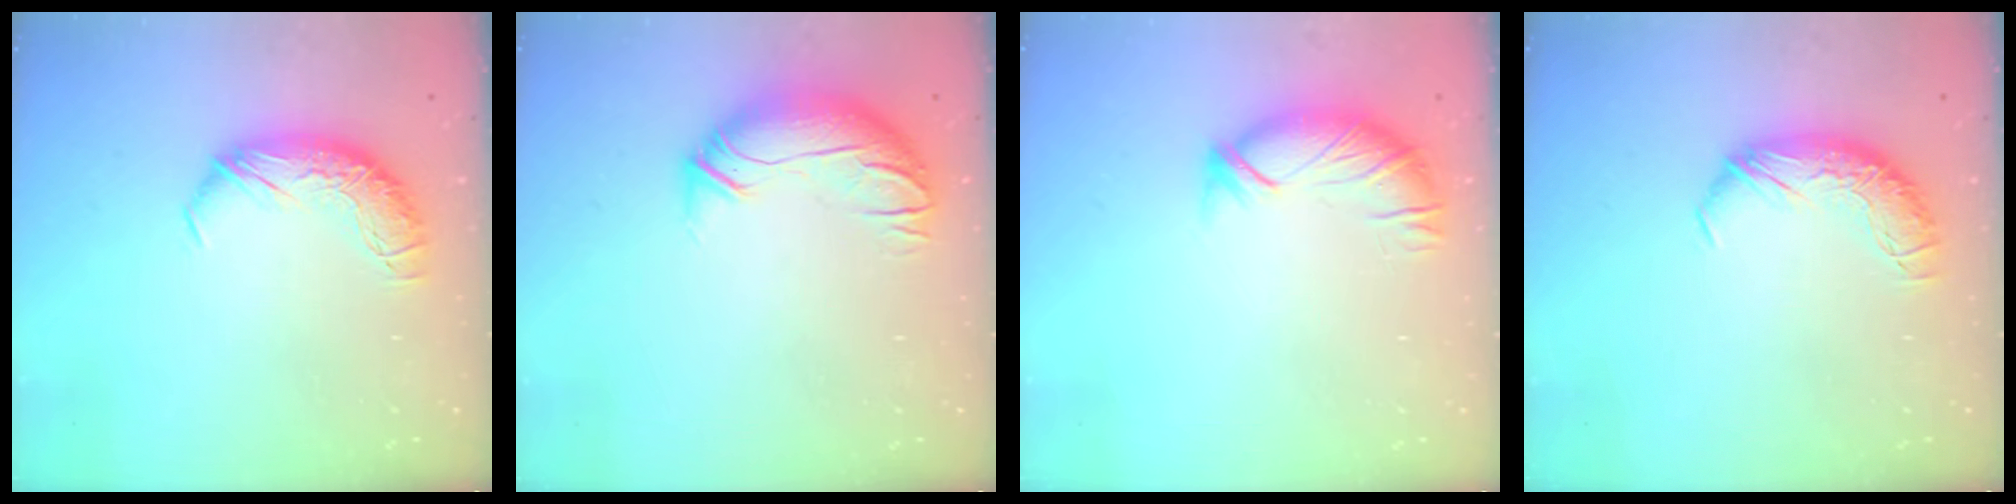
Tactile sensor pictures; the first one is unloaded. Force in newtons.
{"total": 3.0, "press": 1.0, "slide": 2.8}
{"total": 3.6, "press": 3.3, "slide": 1.4}
{"total": 0.0}